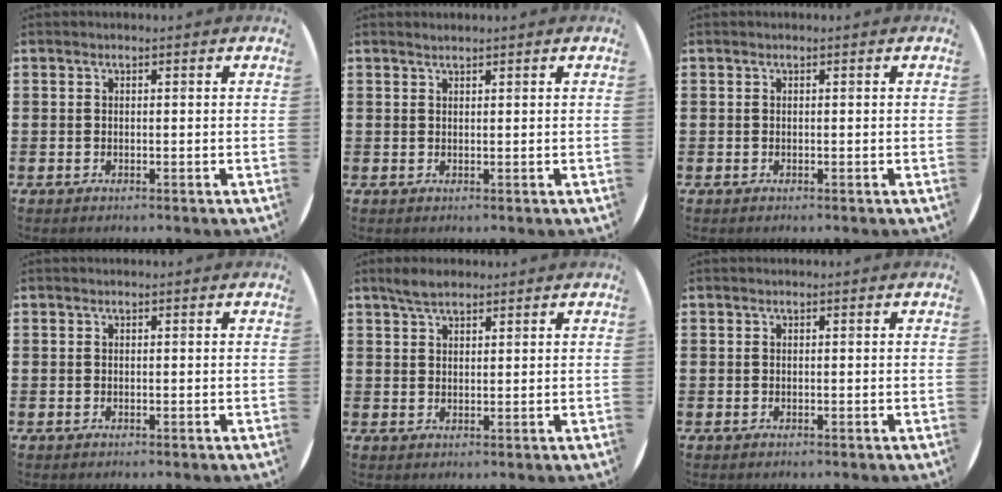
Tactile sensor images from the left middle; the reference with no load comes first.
{"total": 0.7, "force": [0.7, 0.0, 0.1], "torque": [-0.003, -0.001, 0.014]}
{"total": 0.0}
{"total": 0.0}
{"total": 3.1, "force": [2.6, 1.1, 1.3], "torque": [-0.022, 0.004, 0.047]}
{"total": 0.0}